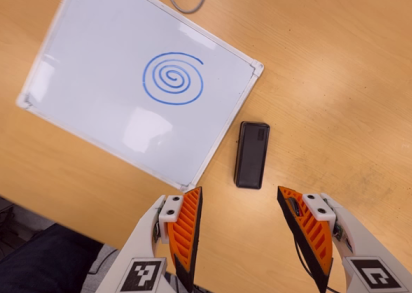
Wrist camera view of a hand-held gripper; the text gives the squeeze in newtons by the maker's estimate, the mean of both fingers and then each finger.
{"total": 0.0}